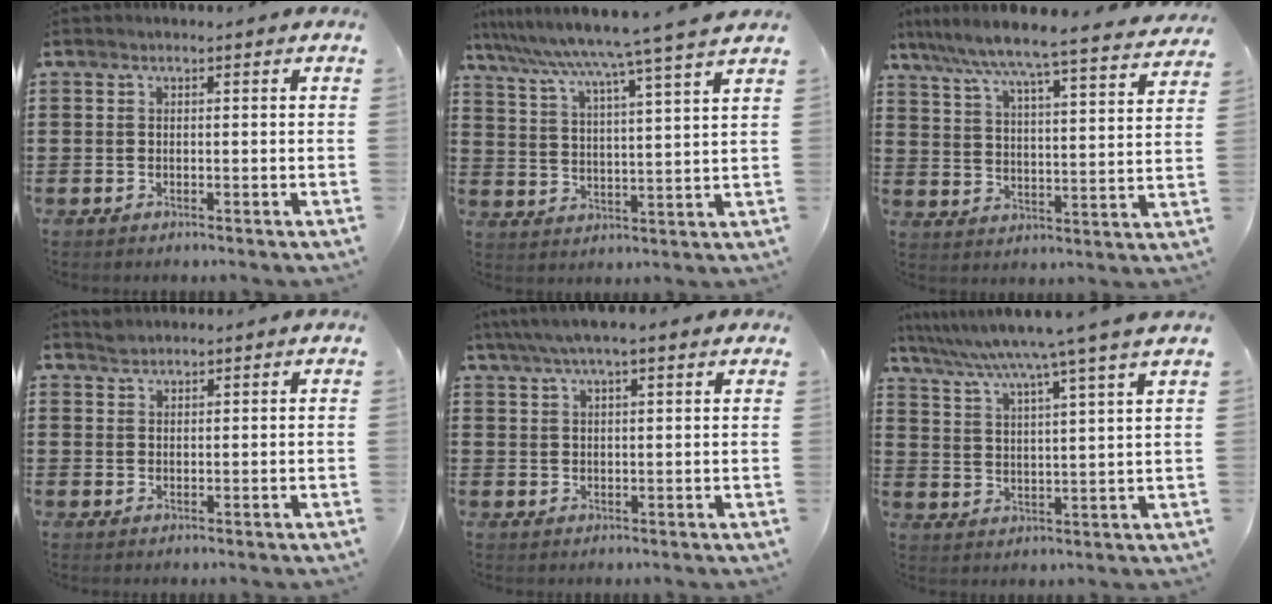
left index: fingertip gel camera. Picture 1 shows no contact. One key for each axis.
{"total": 6.4, "fx": 5.6, "fy": -1.4, "fz": 2.7, "tx": -0.076, "ty": -0.046, "tz": 0.086}
{"total": 5.8, "fx": 5.3, "fy": -0.8, "fz": 2.1, "tx": -0.068, "ty": -0.046, "tz": 0.082}
{"total": 1.4, "fx": 1.3, "fy": 0.3, "fz": 0.0, "tx": -0.003, "ty": 0.000, "tz": 0.026}
{"total": 4.1, "fx": 2.8, "fy": 1.3, "fz": 2.7, "tx": -0.058, "ty": 0.004, "tz": 0.049}
{"total": 6.5, "fx": 5.4, "fy": -1.7, "fz": 3.1, "tx": -0.080, "ty": -0.040, "tz": 0.086}